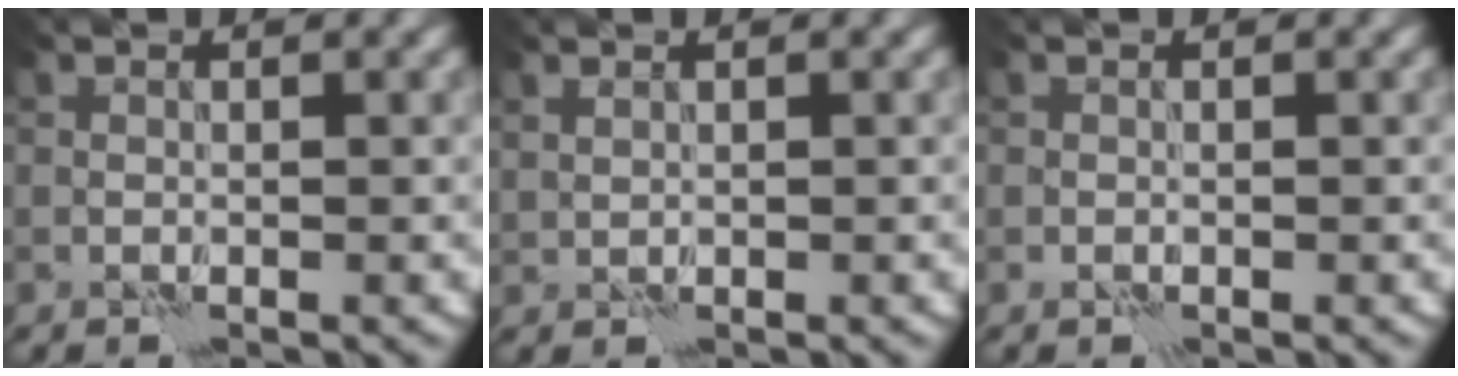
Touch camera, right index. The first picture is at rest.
{"total": 0.7, "force": [0.7, 0.1, 0.2], "torque": [-0.009, 0.002, 0.016]}
{"total": 0.0}